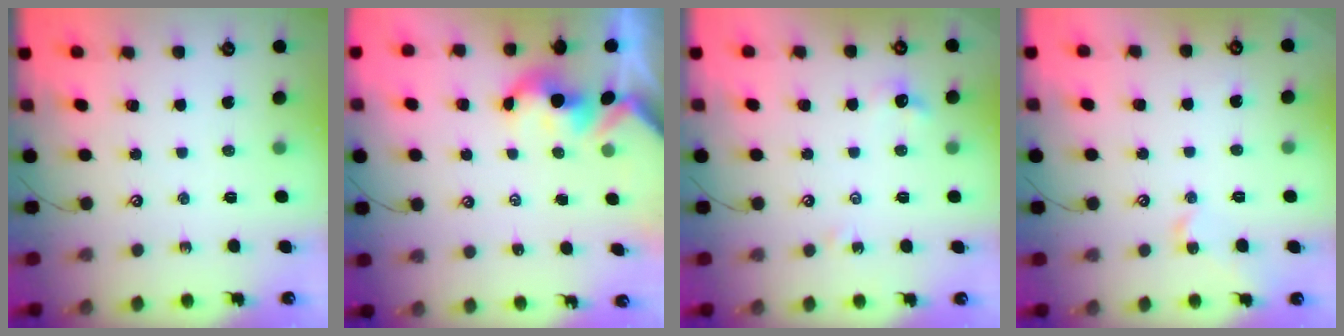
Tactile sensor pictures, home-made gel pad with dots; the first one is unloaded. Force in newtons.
{"total": 2.4, "press": 2.3, "slide": 0.3}
{"total": 6.0, "press": 5.9, "slide": 0.8}
{"total": 1.6, "press": 1.5, "slide": 0.6}